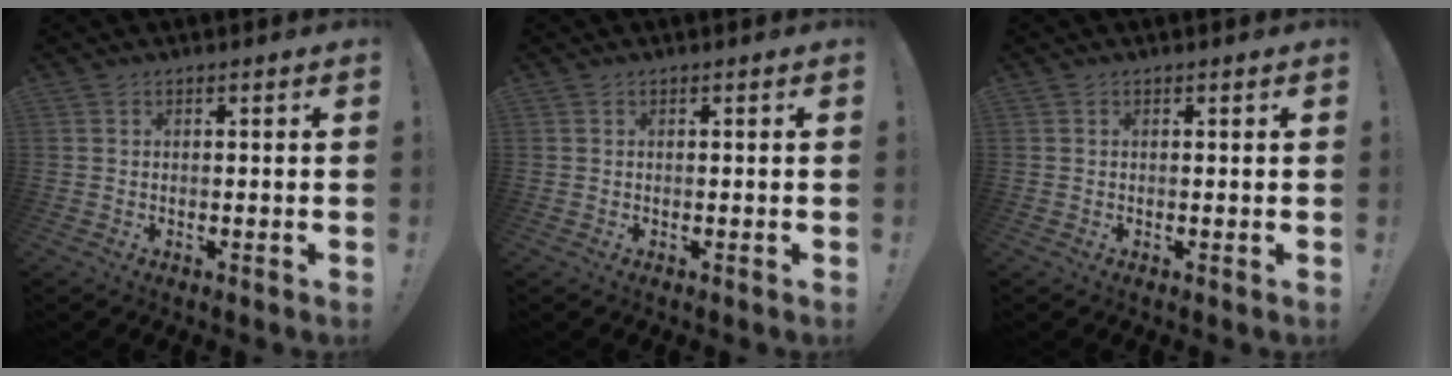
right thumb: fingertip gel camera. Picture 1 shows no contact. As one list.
[{"total": 0.0}, {"total": 0.0}]